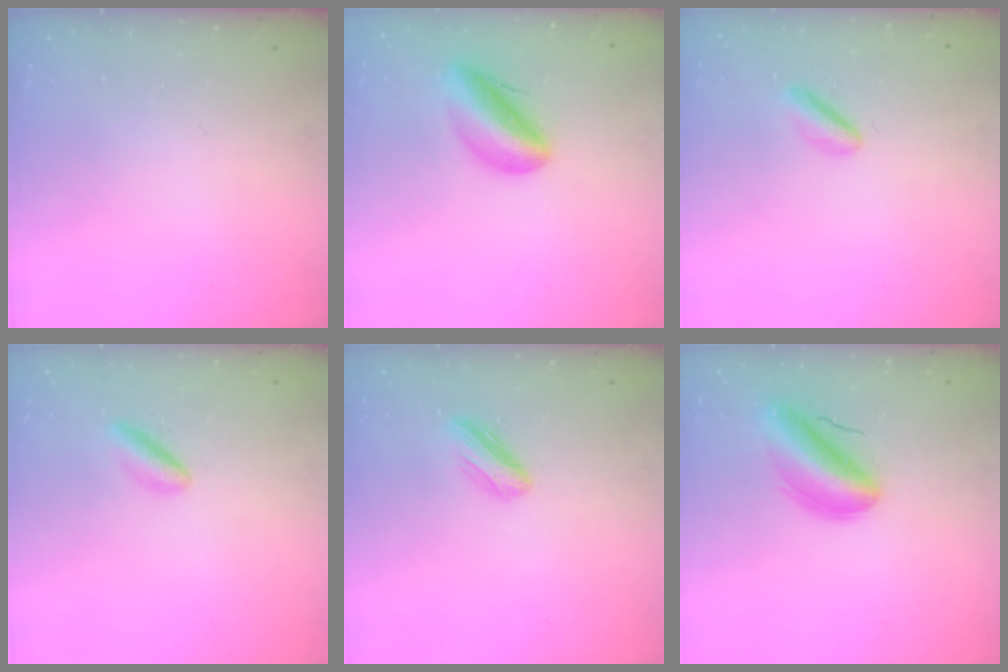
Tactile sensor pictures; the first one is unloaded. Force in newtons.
{"total": 10.1, "press": 9.6, "slide": 3.0}
{"total": 2.5, "press": 2.5, "slide": 0.3}
{"total": 3.0, "press": 3.0, "slide": 0.1}
{"total": 5.0, "press": 5.0, "slide": 0.6}
{"total": 9.2, "press": 8.8, "slide": 2.7}